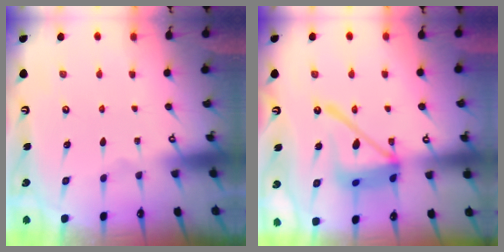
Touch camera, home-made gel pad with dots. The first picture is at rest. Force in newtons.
{"total": 17.4, "press": 17.3, "slide": 1.8}